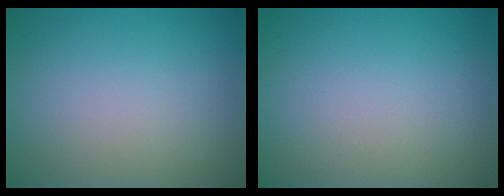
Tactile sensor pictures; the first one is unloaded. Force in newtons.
{"total": 0.0}